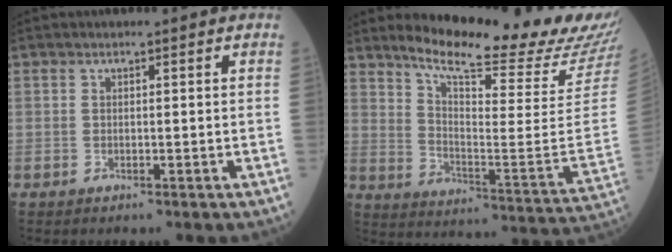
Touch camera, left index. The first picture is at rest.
{"total": 25.0, "force": [22.5, 1.8, 10.9], "torque": [-0.173, -0.105, 0.292]}